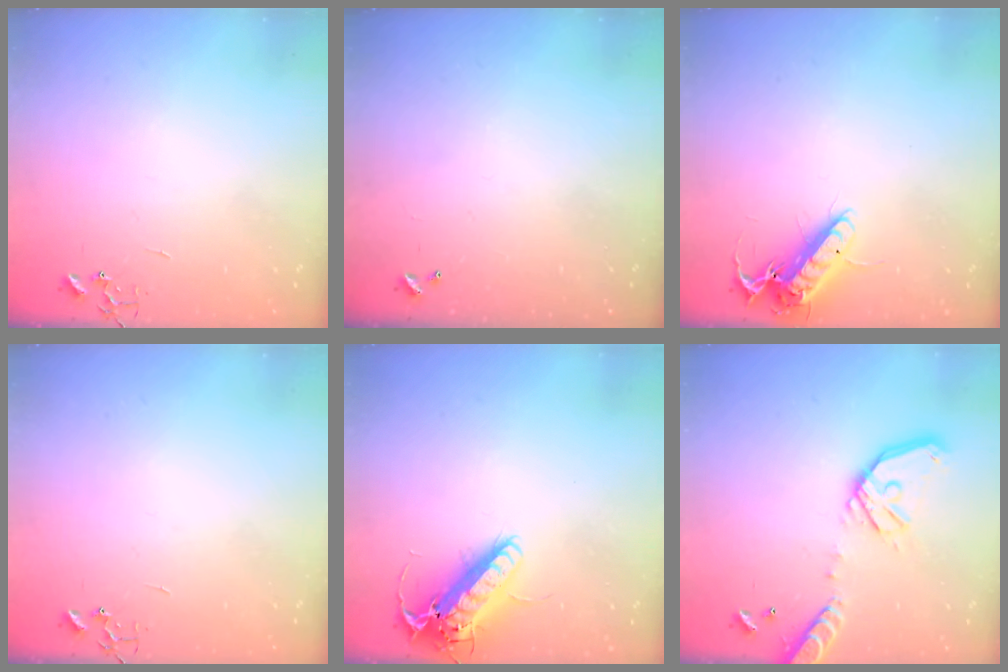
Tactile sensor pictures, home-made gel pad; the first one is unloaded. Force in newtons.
{"total": 0.0}
{"total": 14.3, "press": 14.2, "slide": 1.9}
{"total": 0.0}
{"total": 16.2, "press": 15.9, "slide": 3.2}
{"total": 15.4, "press": 15.1, "slide": 2.8}